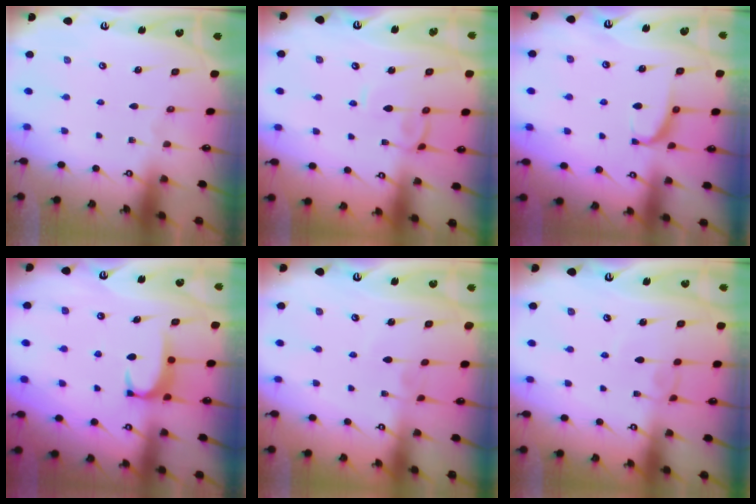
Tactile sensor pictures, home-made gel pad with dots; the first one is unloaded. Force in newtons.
{"total": 0.9, "press": 0.8, "slide": 0.4}
{"total": 1.8, "press": 1.7, "slide": 0.6}
{"total": 1.8, "press": 1.7, "slide": 0.5}
{"total": 3.9, "press": 3.9, "slide": 0.1}
{"total": 2.4, "press": 2.4, "slide": 0.2}